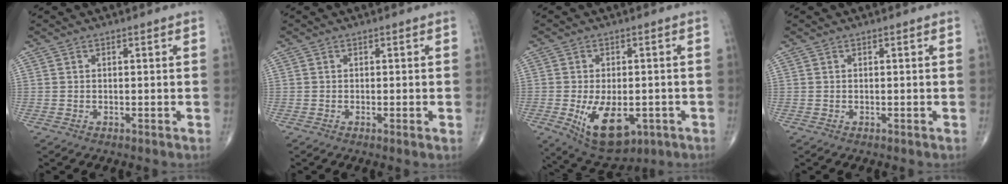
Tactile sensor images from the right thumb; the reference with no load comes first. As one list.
[{"total": 1.1, "force": [-0.2, 0.0, 1.0], "torque": [-0.016, -0.003, -0.003]}, {"total": 12.4, "force": [-3.7, 6.9, 9.6], "torque": [-0.141, -0.002, -0.037]}, {"total": 0.0}]